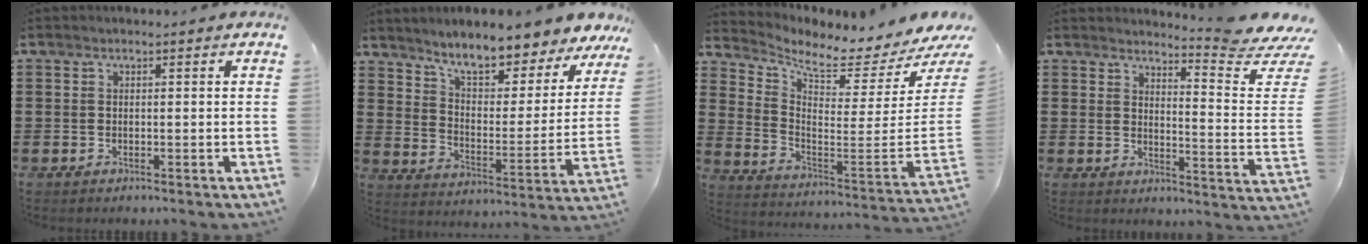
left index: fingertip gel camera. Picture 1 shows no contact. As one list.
[{"total": 8.2, "force": [7.5, 0.7, 3.2], "torque": [-0.080, -0.058, 0.125]}, {"total": 4.8, "force": [4.0, 0.6, 2.6], "torque": [-0.062, -0.061, 0.059]}, {"total": 5.7, "force": [4.9, -0.8, 2.8], "torque": [-0.046, -0.056, 0.074]}]